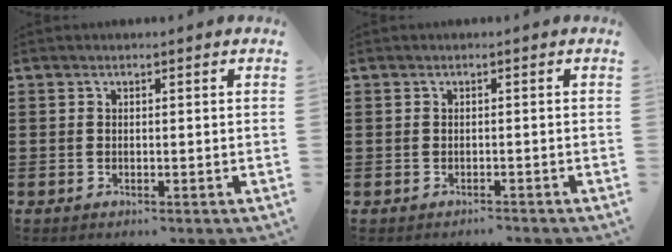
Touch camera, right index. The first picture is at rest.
{"total": 0.9, "force": [-0.8, 0.3, -0.2], "torque": [0.000, 0.004, -0.019]}